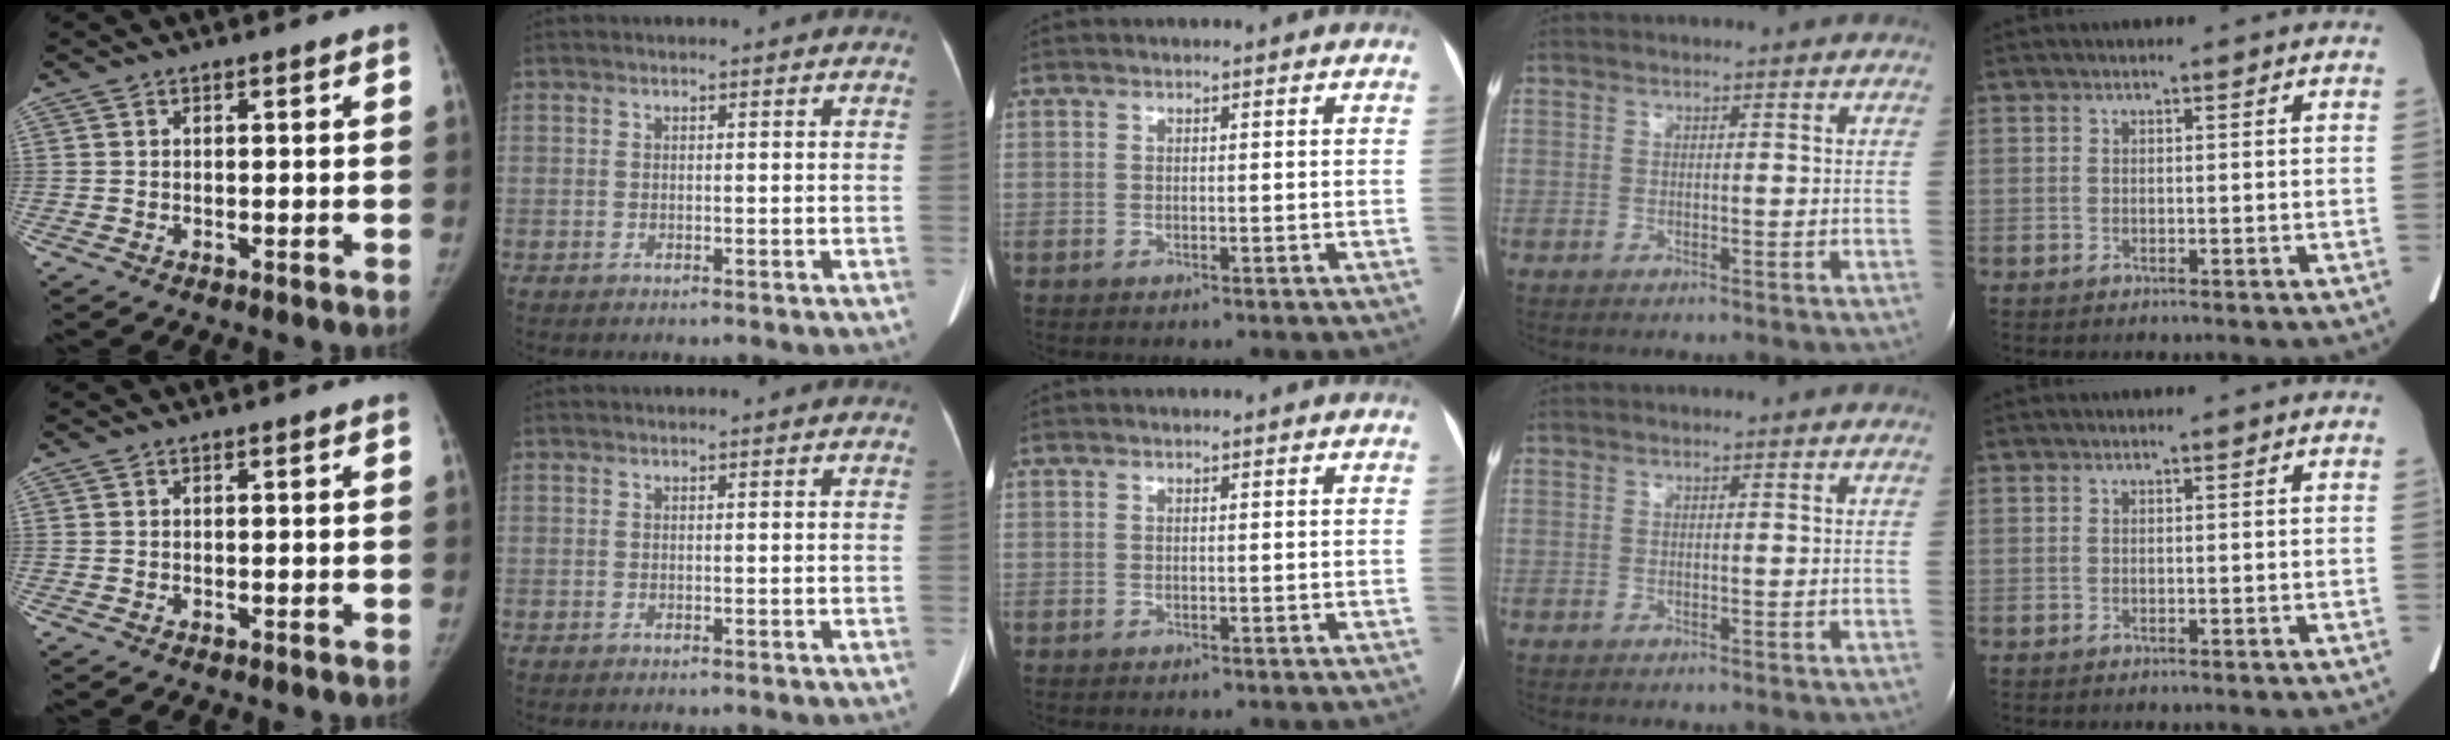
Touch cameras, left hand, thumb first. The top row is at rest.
{}